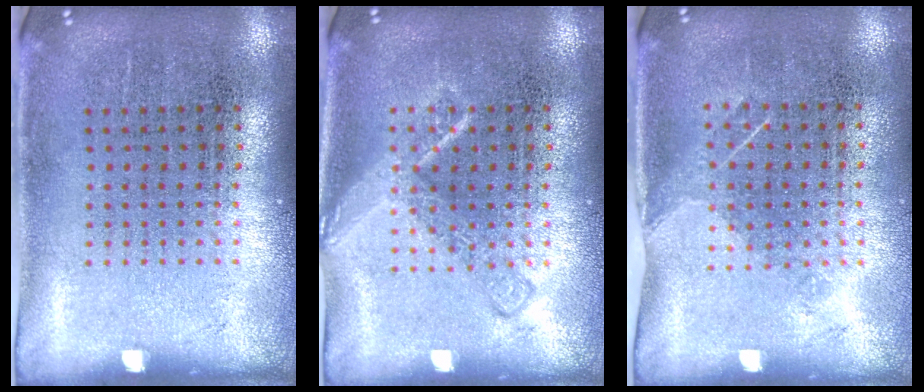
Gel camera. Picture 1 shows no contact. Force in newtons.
{"total": 1.7, "press": 1.7, "slide": 0.3}
{"total": 1.2, "press": 0.9, "slide": 0.7}